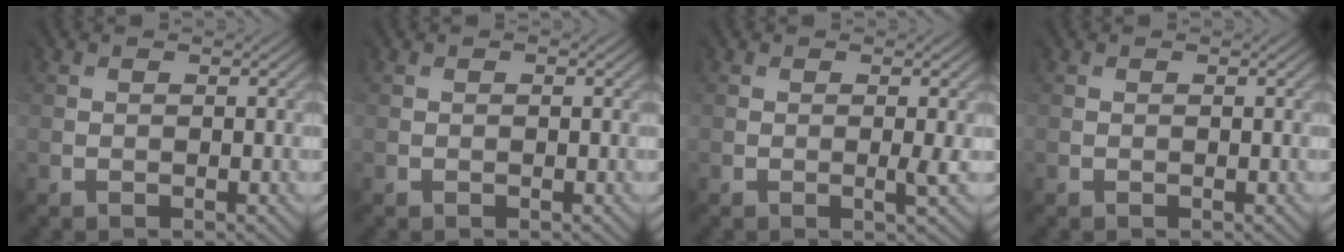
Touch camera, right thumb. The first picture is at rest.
{"total": 0.0}
{"total": 1.1, "force": [-0.2, -0.4, 1.0], "torque": [-0.022, -0.001, -0.002]}
{"total": 0.0}